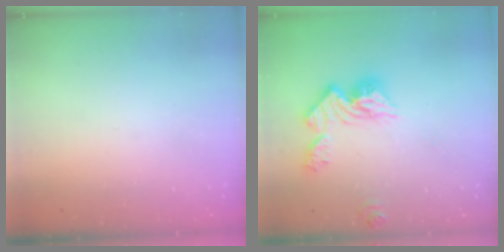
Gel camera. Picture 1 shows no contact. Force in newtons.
{"total": 13.4, "press": 13.3, "slide": 1.2}